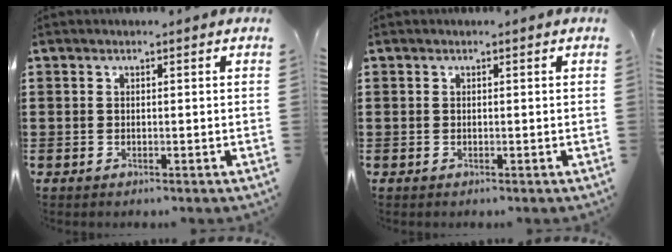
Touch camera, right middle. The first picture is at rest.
{"total": 0.0}